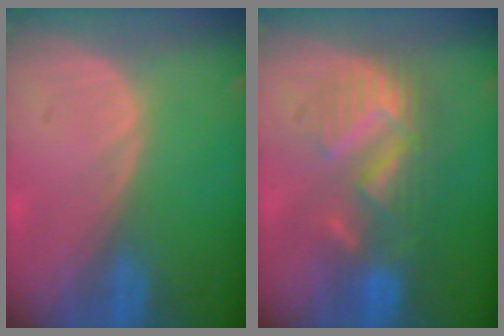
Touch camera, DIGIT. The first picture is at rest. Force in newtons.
{"total": 8.6, "press": 8.2, "slide": 2.7}